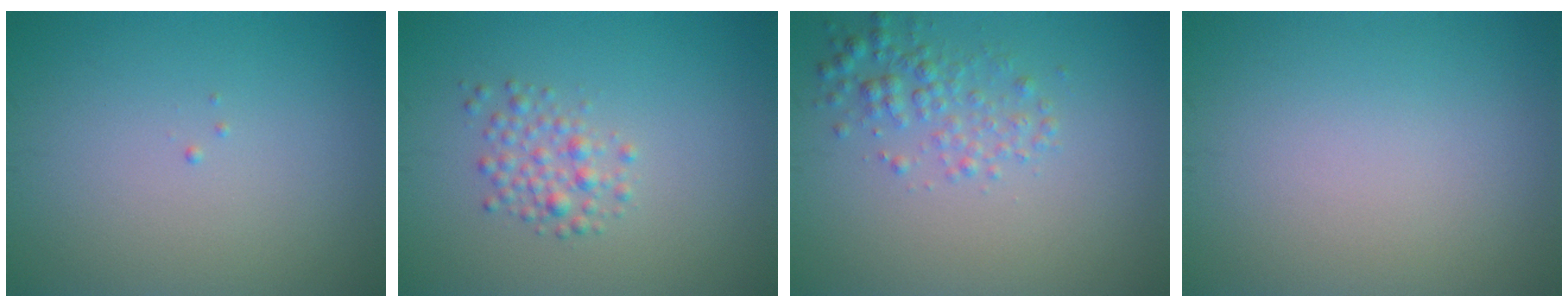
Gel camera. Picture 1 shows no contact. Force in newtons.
{"total": 2.1, "press": 2.1, "slide": 0.1}
{"total": 2.5, "press": 2.5, "slide": 0.1}
{"total": 0.0}